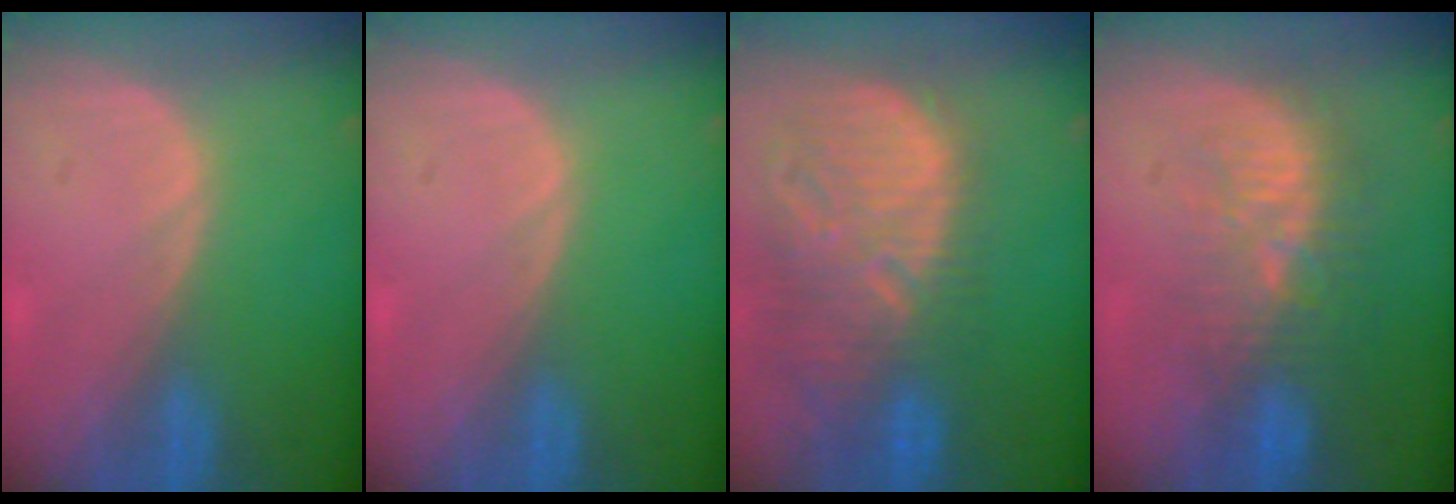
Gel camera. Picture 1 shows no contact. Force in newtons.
{"total": 0.0}
{"total": 13.2, "press": 11.5, "slide": 6.7}
{"total": 9.3, "press": 8.8, "slide": 3.0}